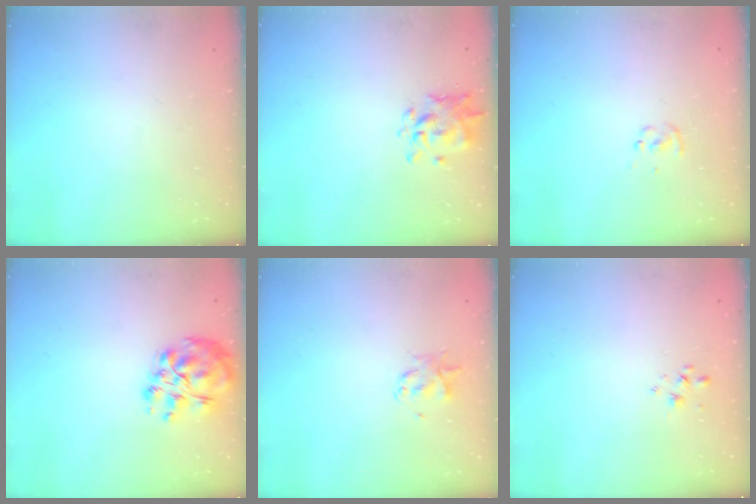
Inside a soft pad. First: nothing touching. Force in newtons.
{"total": 1.3, "press": 1.2, "slide": 0.4}
{"total": 1.1, "press": 1.1, "slide": 0.2}
{"total": 11.7, "press": 11.4, "slide": 2.2}
{"total": 2.2, "press": 2.2, "slide": 0.4}
{"total": 1.7, "press": 1.6, "slide": 0.5}